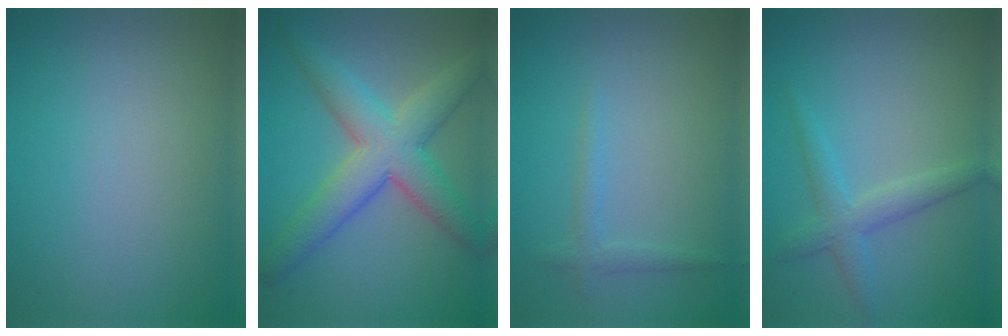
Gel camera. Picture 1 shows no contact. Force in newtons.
{"total": 6.8, "press": 6.8, "slide": 0.2}
{"total": 1.3, "press": 1.3, "slide": 0.1}
{"total": 2.7, "press": 2.7, "slide": 0.1}